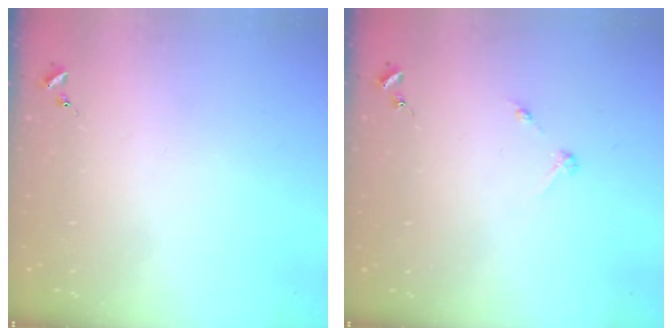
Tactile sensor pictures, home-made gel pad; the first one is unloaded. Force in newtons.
{"total": 2.7, "press": 2.7, "slide": 0.3}